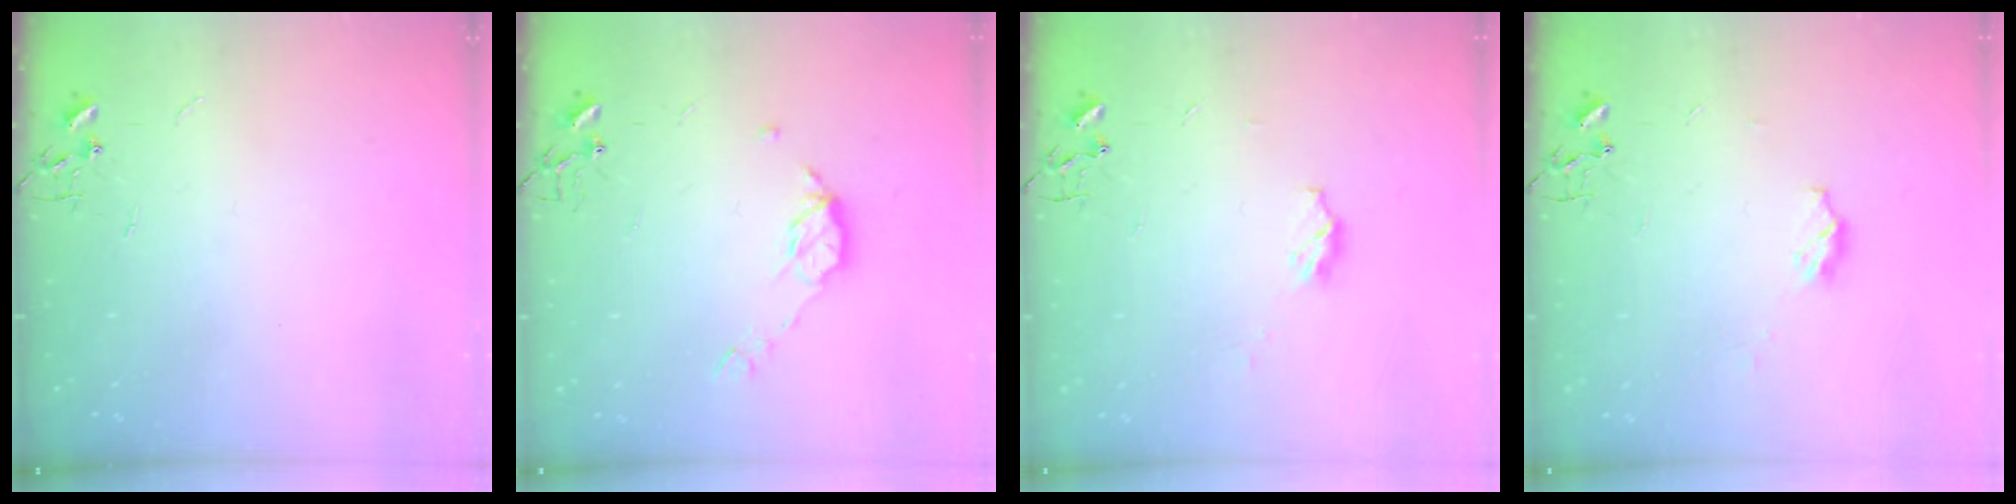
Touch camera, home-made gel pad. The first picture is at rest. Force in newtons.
{"total": 7.8, "press": 7.8, "slide": 0.6}
{"total": 5.6, "press": 5.5, "slide": 0.4}
{"total": 5.6, "press": 5.5, "slide": 0.4}